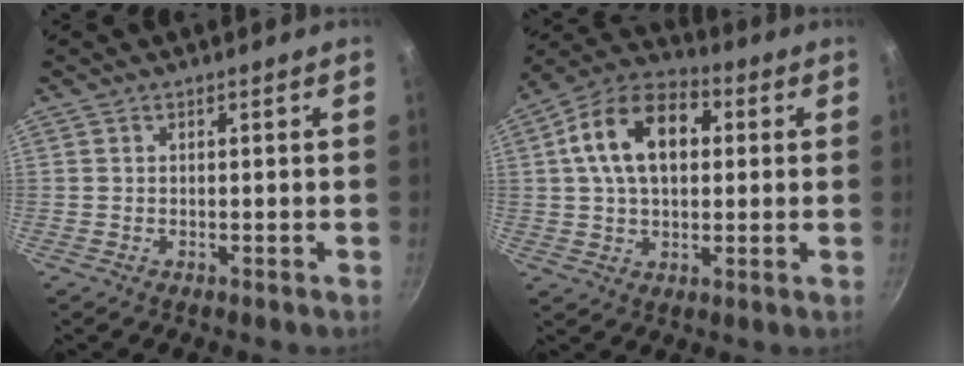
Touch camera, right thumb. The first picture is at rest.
{"total": 15.9, "force": [3.3, 10.2, 11.7], "torque": [-0.173, 0.024, 0.037]}